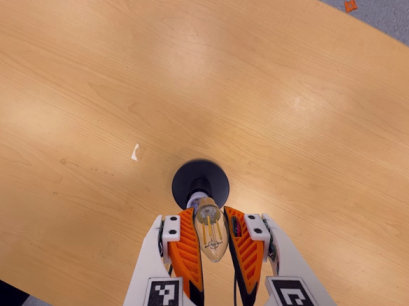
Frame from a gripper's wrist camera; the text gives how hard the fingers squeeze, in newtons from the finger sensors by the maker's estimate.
{"total": 21.1, "left": 22.0, "right": 20.2}